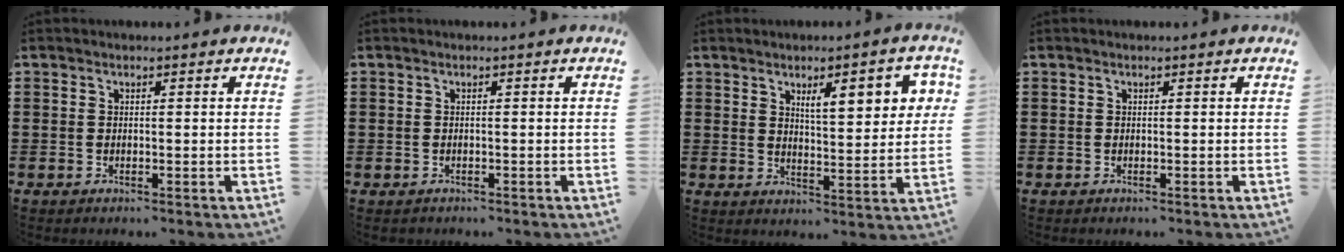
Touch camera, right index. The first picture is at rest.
{"total": 0.6, "force": [-0.3, 0.5, 0.0], "torque": [-0.002, 0.002, -0.007]}
{"total": 7.2, "force": [3.5, 2.1, 6.0], "torque": [-0.090, -0.007, 0.051]}
{"total": 0.0}